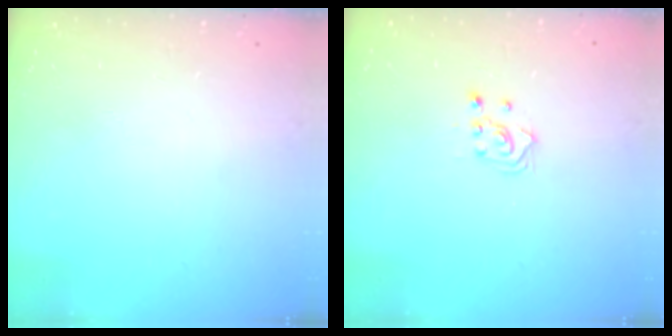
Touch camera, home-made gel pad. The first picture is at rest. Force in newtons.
{"total": 2.5, "press": 2.3, "slide": 1.0}